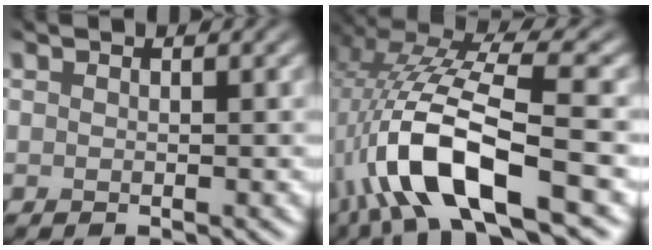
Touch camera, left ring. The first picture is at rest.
{"total": 10.4, "force": [-3.8, 3.0, 9.2], "torque": [-0.181, 0.008, -0.072]}